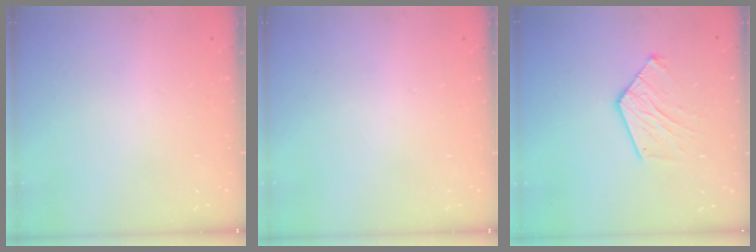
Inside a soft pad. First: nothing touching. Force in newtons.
{"total": 0.0}
{"total": 10.5, "press": 10.4, "slide": 0.5}